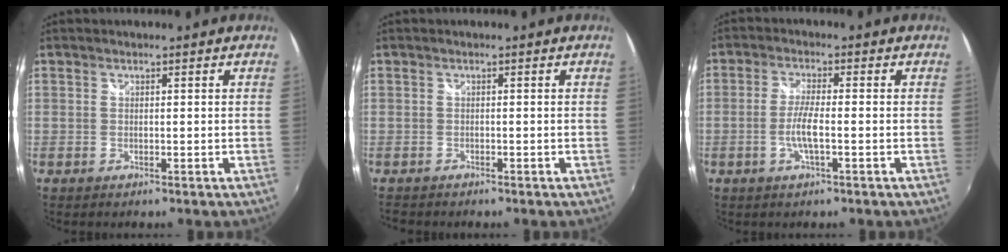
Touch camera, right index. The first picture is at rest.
{"total": 1.6, "force": [-1.4, 0.8, 0.1], "torque": [-0.008, -0.004, -0.026]}
{"total": 4.6, "force": [-1.4, 0.5, 4.4], "torque": [-0.091, -0.001, -0.027]}